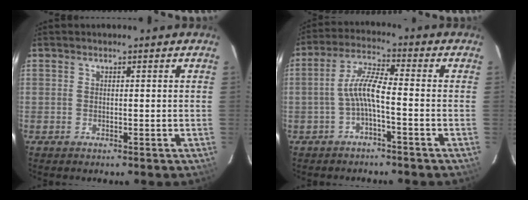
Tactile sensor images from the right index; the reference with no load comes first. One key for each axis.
{"total": 5.8, "fx": -2.1, "fy": 0.6, "fz": 5.4, "tx": -0.122, "ty": 0.015, "tz": -0.040}